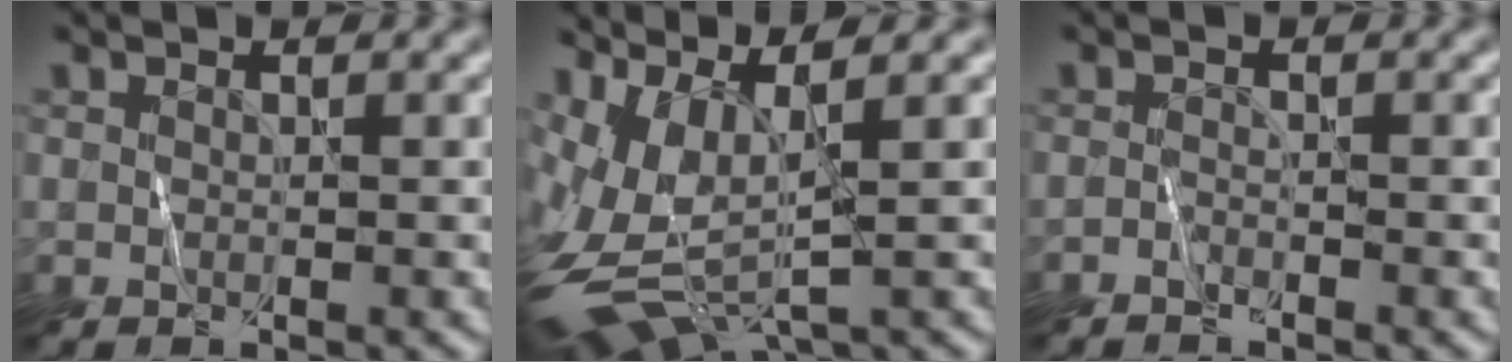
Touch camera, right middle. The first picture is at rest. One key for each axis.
{"total": 7.8, "fx": -0.1, "fy": 3.5, "fz": 6.9, "tx": -0.162, "ty": -0.010, "tz": 0.007}
{"total": 0.8, "fx": -0.7, "fy": 0.1, "fz": 0.2, "tx": -0.007, "ty": 0.003, "tz": -0.017}